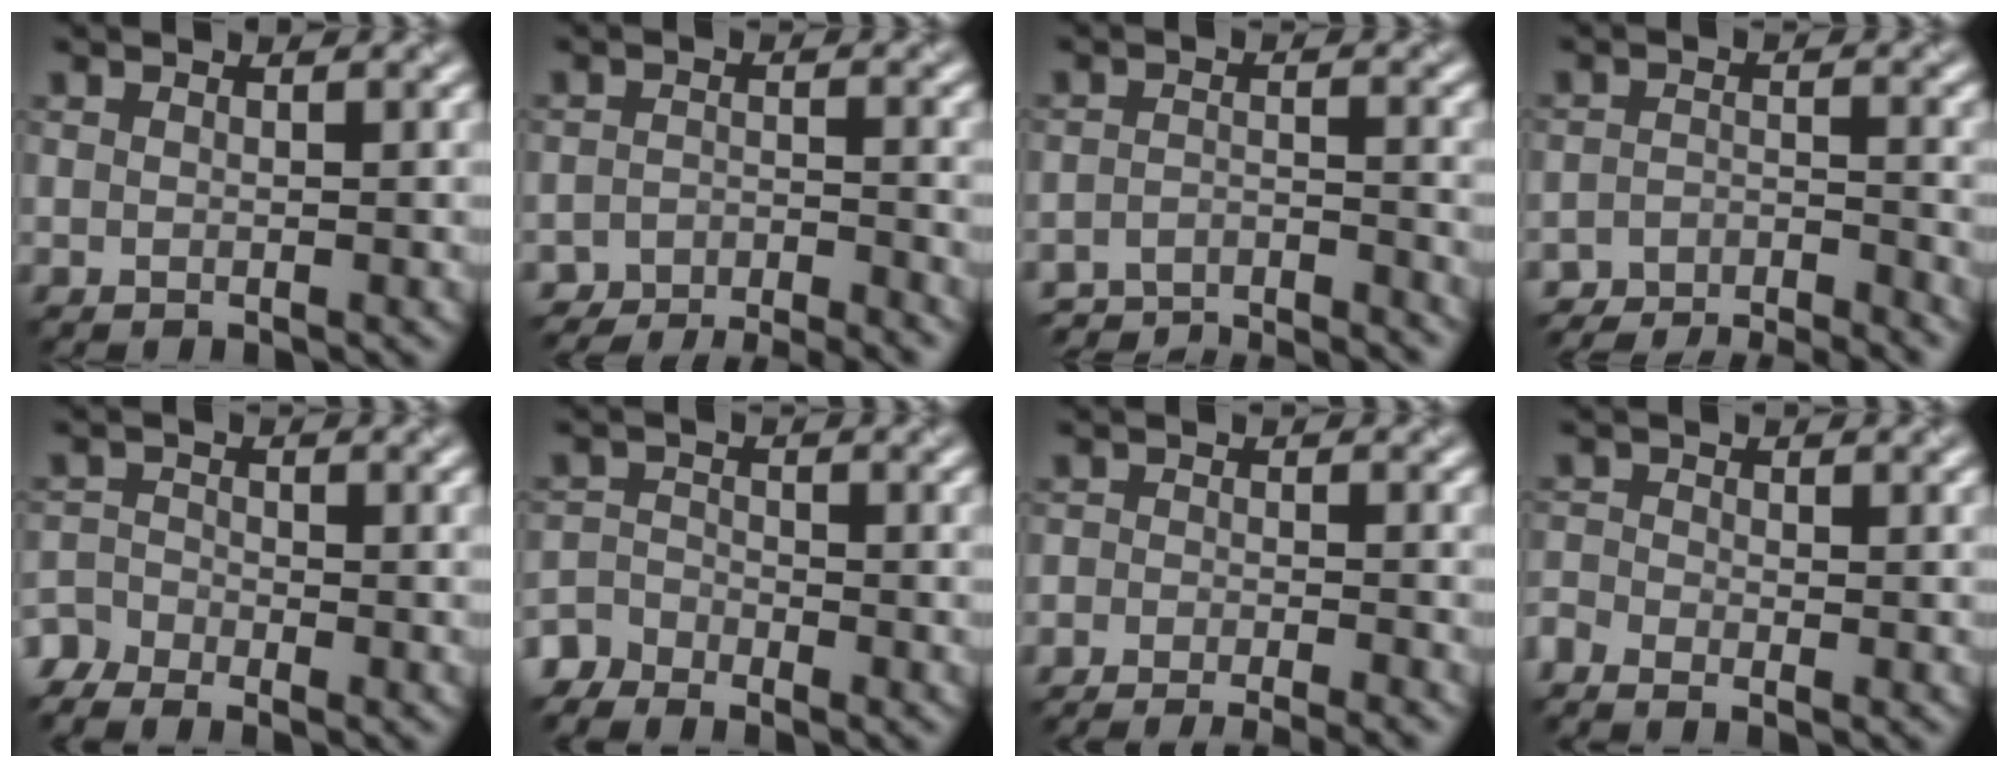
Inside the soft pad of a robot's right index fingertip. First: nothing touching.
{"total": 5.6, "force": [-5.5, 0.5, 0.8], "torque": [-0.012, -0.008, -0.089]}
{"total": 6.8, "force": [-6.6, 0.8, 1.7], "torque": [-0.031, -0.007, -0.112]}
{"total": 6.9, "force": [-6.7, 0.9, 1.5], "torque": [-0.023, -0.009, -0.114]}
{"total": 3.6, "force": [-3.3, 1.2, 0.8], "torque": [-0.016, -0.008, -0.063]}
{"total": 2.6, "force": [-2.5, 0.7, 0.2], "torque": [-0.005, -0.002, -0.061]}
{"total": 7.1, "force": [-6.3, 1.7, 2.7], "torque": [-0.029, -0.012, -0.078]}
{"total": 2.1, "force": [-1.9, 0.3, 0.9], "torque": [-0.035, -0.006, -0.040]}